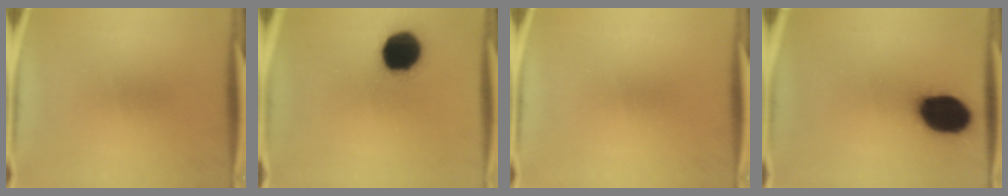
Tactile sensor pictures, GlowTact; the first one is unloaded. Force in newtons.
{"total": 17.2}
{"total": 0.0}
{"total": 18.2}